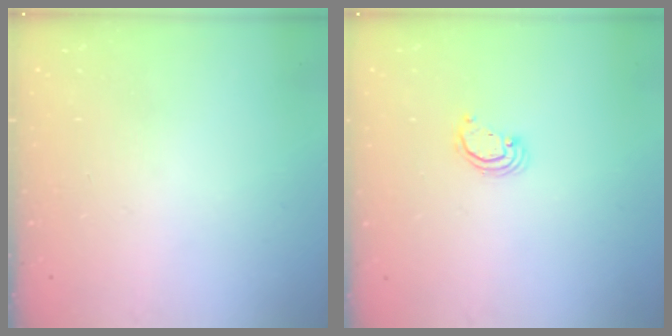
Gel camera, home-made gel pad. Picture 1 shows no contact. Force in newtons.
{"total": 2.2, "press": 2.2, "slide": 0.2}